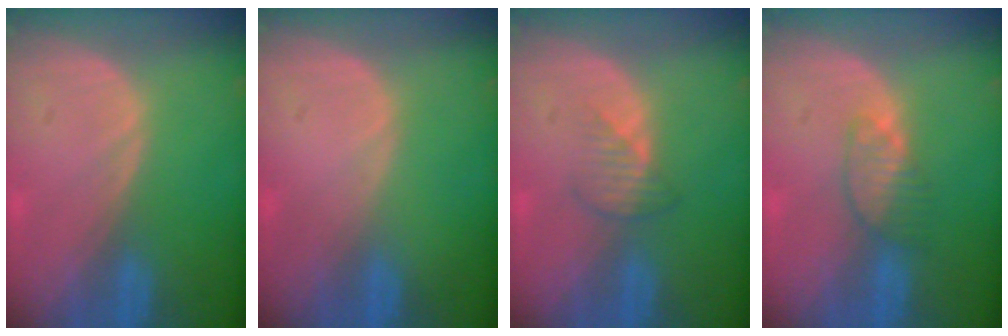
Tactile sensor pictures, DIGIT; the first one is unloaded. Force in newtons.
{"total": 0.0}
{"total": 2.5, "press": 2.5, "slide": 0.3}
{"total": 3.4, "press": 3.4, "slide": 0.3}